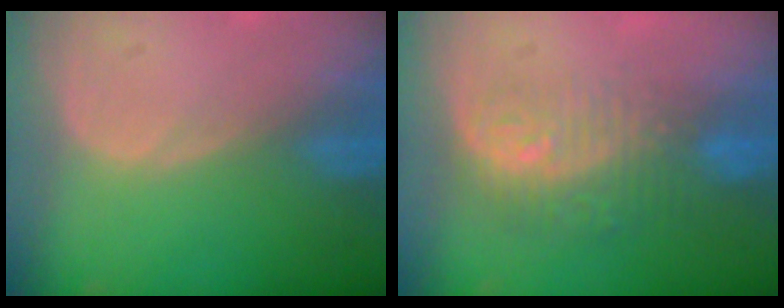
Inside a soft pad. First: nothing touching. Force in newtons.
{"total": 9.7, "press": 8.0, "slide": 5.5}